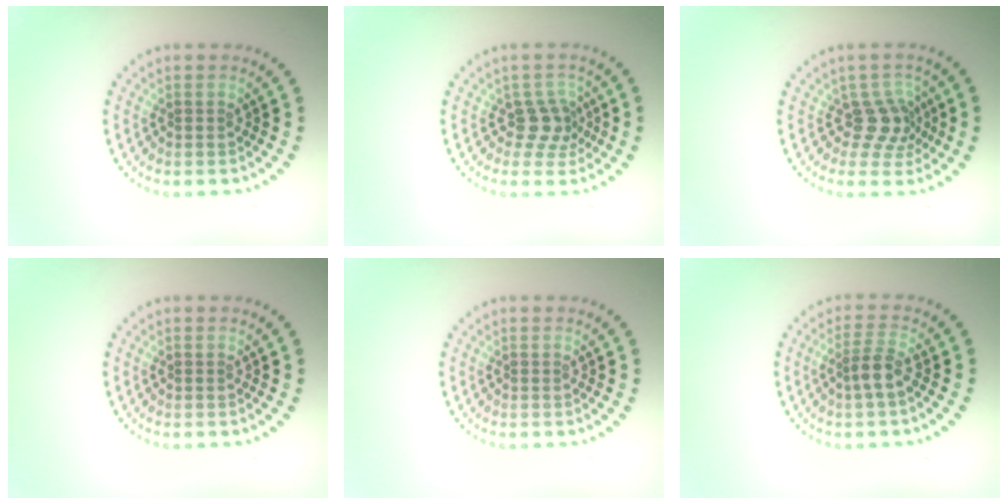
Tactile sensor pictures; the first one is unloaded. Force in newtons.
{"total": 2.4, "press": 1.8, "slide": 1.6}
{"total": 2.8, "press": 2.1, "slide": 1.9}
{"total": 0.0}
{"total": 0.0}
{"total": 2.0, "press": 1.7, "slide": 1.1}